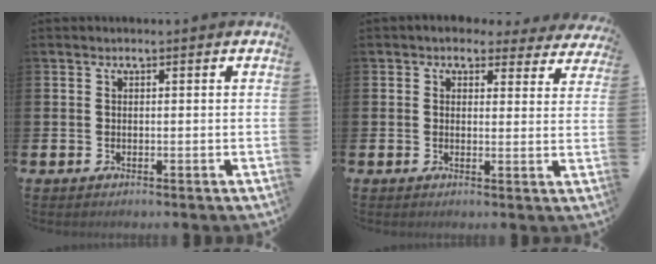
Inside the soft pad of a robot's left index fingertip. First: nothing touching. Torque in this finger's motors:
{"motor_torque": [1.14, -1.00, 0.49, 0.04]}